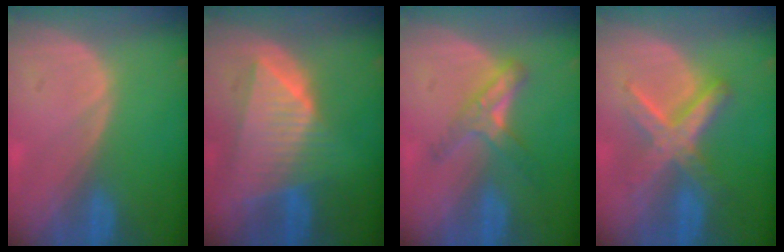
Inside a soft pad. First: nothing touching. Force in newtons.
{"total": 9.1, "press": 8.1, "slide": 4.1}
{"total": 5.4, "press": 5.0, "slide": 2.1}
{"total": 7.3, "press": 7.3, "slide": 0.5}